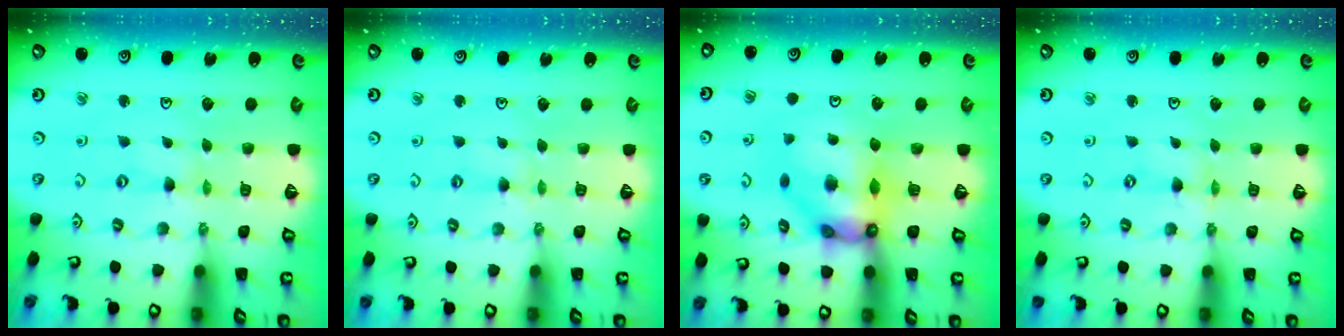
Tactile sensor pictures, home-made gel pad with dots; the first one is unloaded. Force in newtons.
{"total": 2.1, "press": 2.1, "slide": 0.3}
{"total": 11.2, "press": 11.1, "slide": 1.5}
{"total": 0.0}